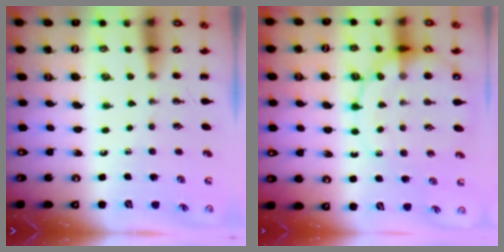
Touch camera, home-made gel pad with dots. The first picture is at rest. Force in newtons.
{"total": 14.3, "press": 13.9, "slide": 3.3}